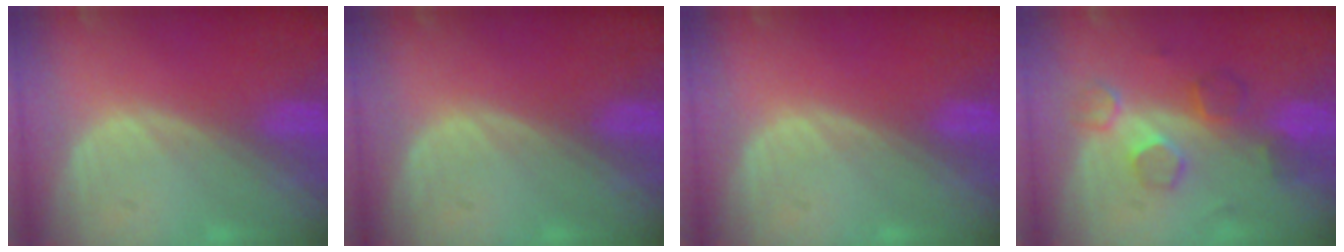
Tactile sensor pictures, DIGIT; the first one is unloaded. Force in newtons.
{"total": 0.0}
{"total": 0.0}
{"total": 5.7, "press": 5.5, "slide": 1.3}